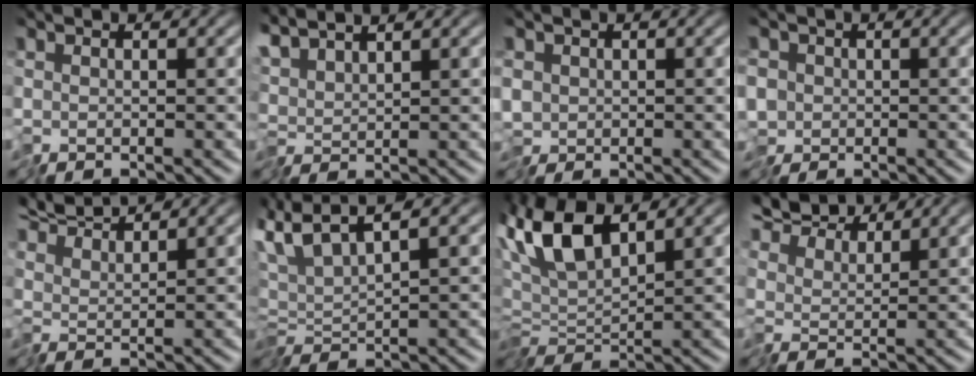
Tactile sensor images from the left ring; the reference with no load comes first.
{"total": 3.1, "force": [2.7, 0.1, 1.4], "torque": [-0.043, 0.011, 0.052]}
{"total": 2.1, "force": [-0.2, 1.9, 0.9], "torque": [-0.023, 0.001, -0.013]}
{"total": 2.6, "force": [-0.4, 2.4, 0.8], "torque": [-0.022, -0.003, -0.019]}
{"total": 4.8, "force": [4.6, 0.4, 1.4], "torque": [-0.040, 0.017, 0.086]}
{"total": 3.9, "force": [1.2, 1.0, 3.6], "torque": [-0.074, 0.010, 0.014]}
{"total": 6.5, "force": [2.4, 2.7, 5.4], "torque": [-0.110, 0.012, 0.031]}
{"total": 7.1, "force": [6.2, 2.1, 2.8], "torque": [-0.074, 0.023, 0.091]}